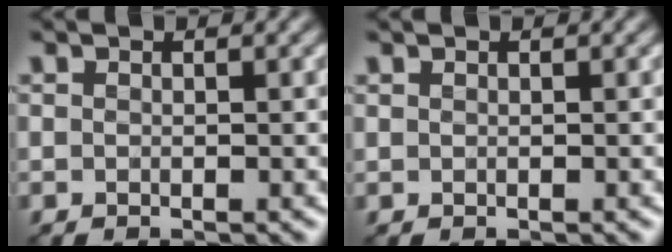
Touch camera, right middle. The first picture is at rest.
{"total": 0.0}